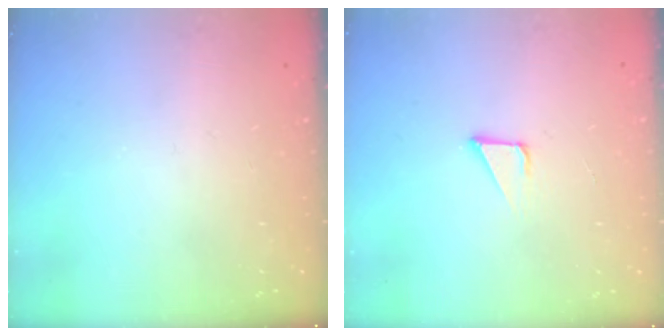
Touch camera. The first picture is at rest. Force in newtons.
{"total": 2.2, "press": 2.2, "slide": 0.2}